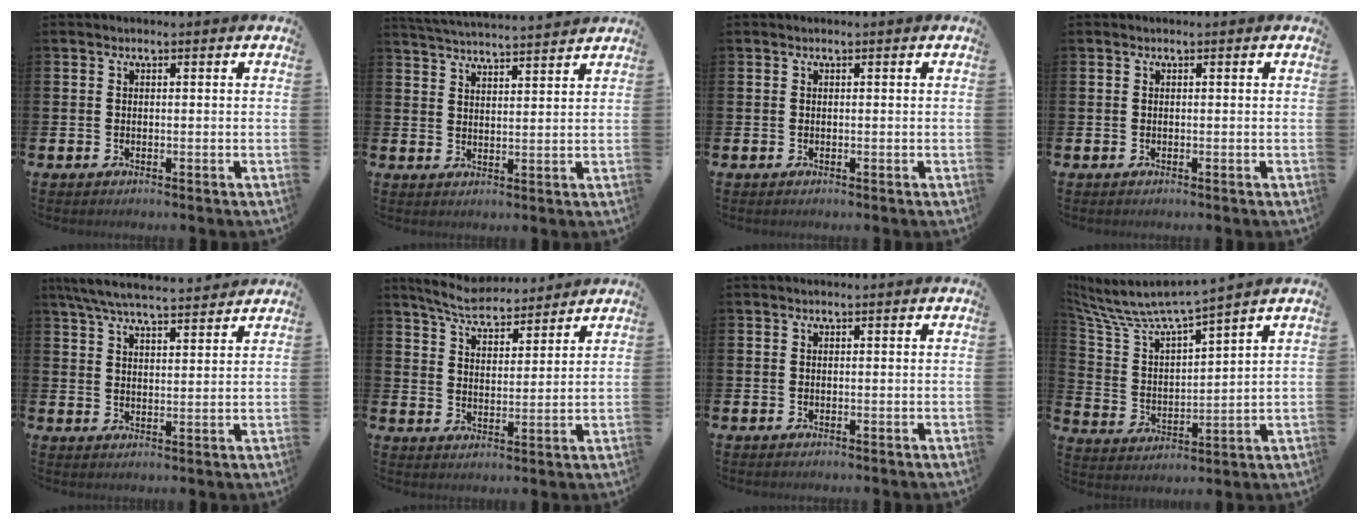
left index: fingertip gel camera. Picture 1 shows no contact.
{"total": 4.4, "force": [4.4, -0.2, 0.3], "torque": [-0.021, -0.028, 0.079]}
{"total": 0.0}
{"total": 0.0}
{"total": 6.6, "force": [6.3, 0.7, 2.0], "torque": [-0.057, -0.030, 0.113]}
{"total": 6.4, "force": [6.2, 1.0, 1.5], "torque": [-0.049, -0.031, 0.110]}
{"total": 0.0}
{"total": 6.7, "force": [6.3, 0.9, 2.2], "torque": [-0.079, -0.049, 0.102]}